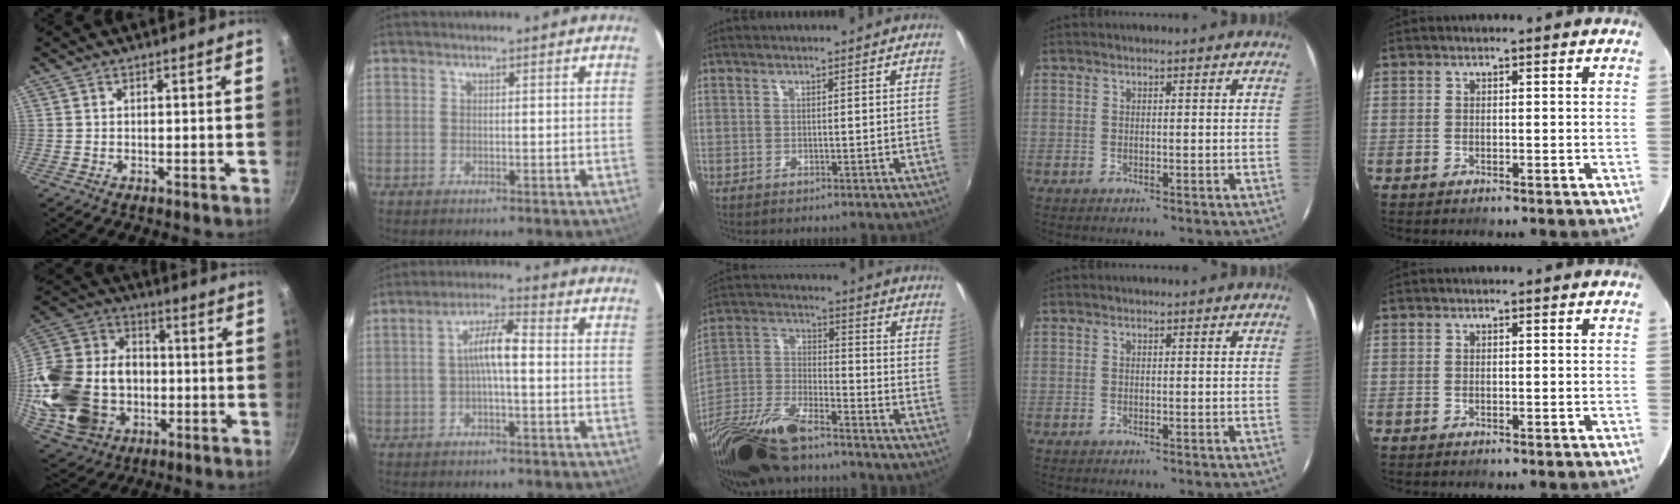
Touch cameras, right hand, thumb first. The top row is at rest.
{"thumb": {"total": 28.7, "force": [-4.1, 22.1, 17.9], "torque": [-0.363, 0.041, -0.047]}, "index": {"total": 6.0, "force": [-0.6, 1.2, 5.9], "torque": [-0.114, 0.015, -0.009]}, "middle": {"total": 19.9, "force": [-14.9, 6.1, 11.8], "torque": [-0.263, -0.042, -0.280]}}